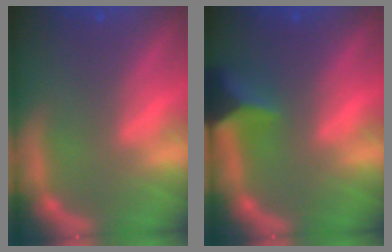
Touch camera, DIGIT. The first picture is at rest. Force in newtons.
{"total": 4.4}